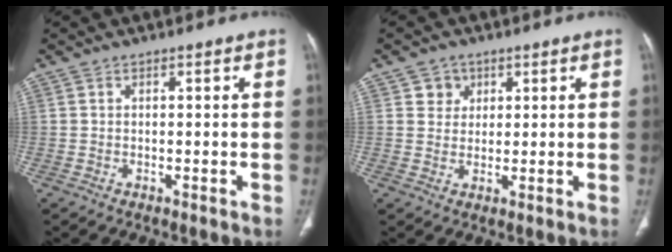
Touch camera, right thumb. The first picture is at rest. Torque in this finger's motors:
{"motor_torque": [-0.51, 0.44, 0.28, -0.12, -0.01]}